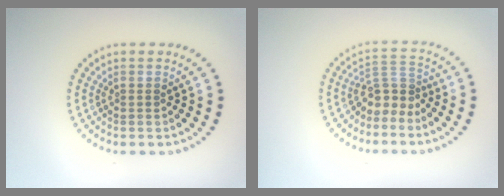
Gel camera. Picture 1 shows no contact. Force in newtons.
{"total": 2.8, "press": 1.9, "slide": 2.1}